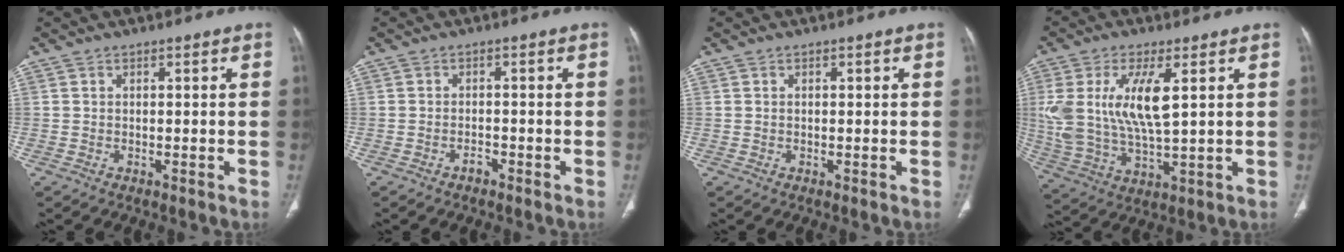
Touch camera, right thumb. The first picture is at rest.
{"total": 1.2, "force": [-1.0, 0.5, 0.4], "torque": [-0.006, 0.006, -0.019]}
{"total": 0.0}
{"total": 14.7, "force": [3.6, 5.7, 13.1], "torque": [-0.282, -0.017, 0.078]}